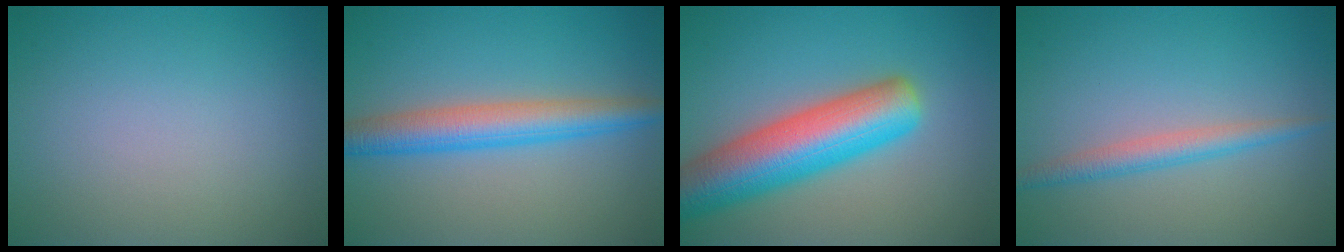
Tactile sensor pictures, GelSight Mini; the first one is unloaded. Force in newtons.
{"total": 4.9, "press": 4.9, "slide": 0.1}
{"total": 9.1, "press": 9.1, "slide": 0.6}
{"total": 2.3, "press": 2.3, "slide": 0.1}